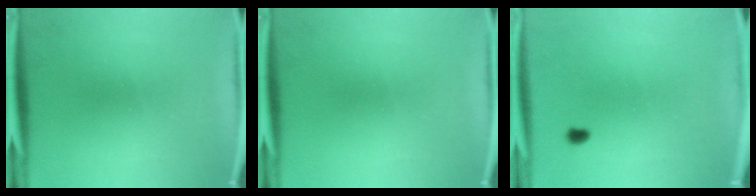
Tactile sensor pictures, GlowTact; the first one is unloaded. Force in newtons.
{"total": 0.0}
{"total": 1.0}